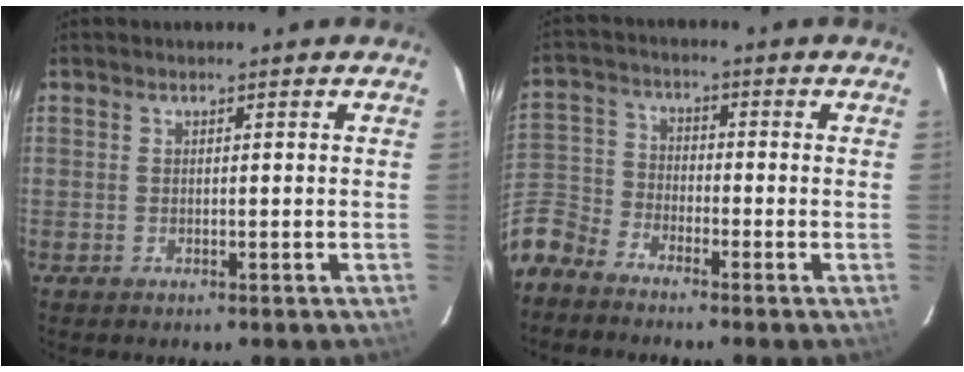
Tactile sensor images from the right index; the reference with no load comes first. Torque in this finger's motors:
{"motor_torque": [-0.16, -0.58, -0.14, -0.21]}